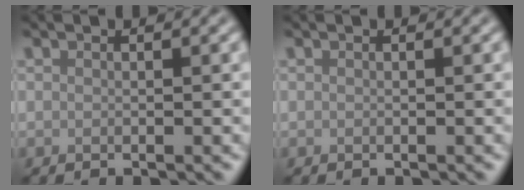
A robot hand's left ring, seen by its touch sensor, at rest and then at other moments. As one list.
[{"total": 0.0}]